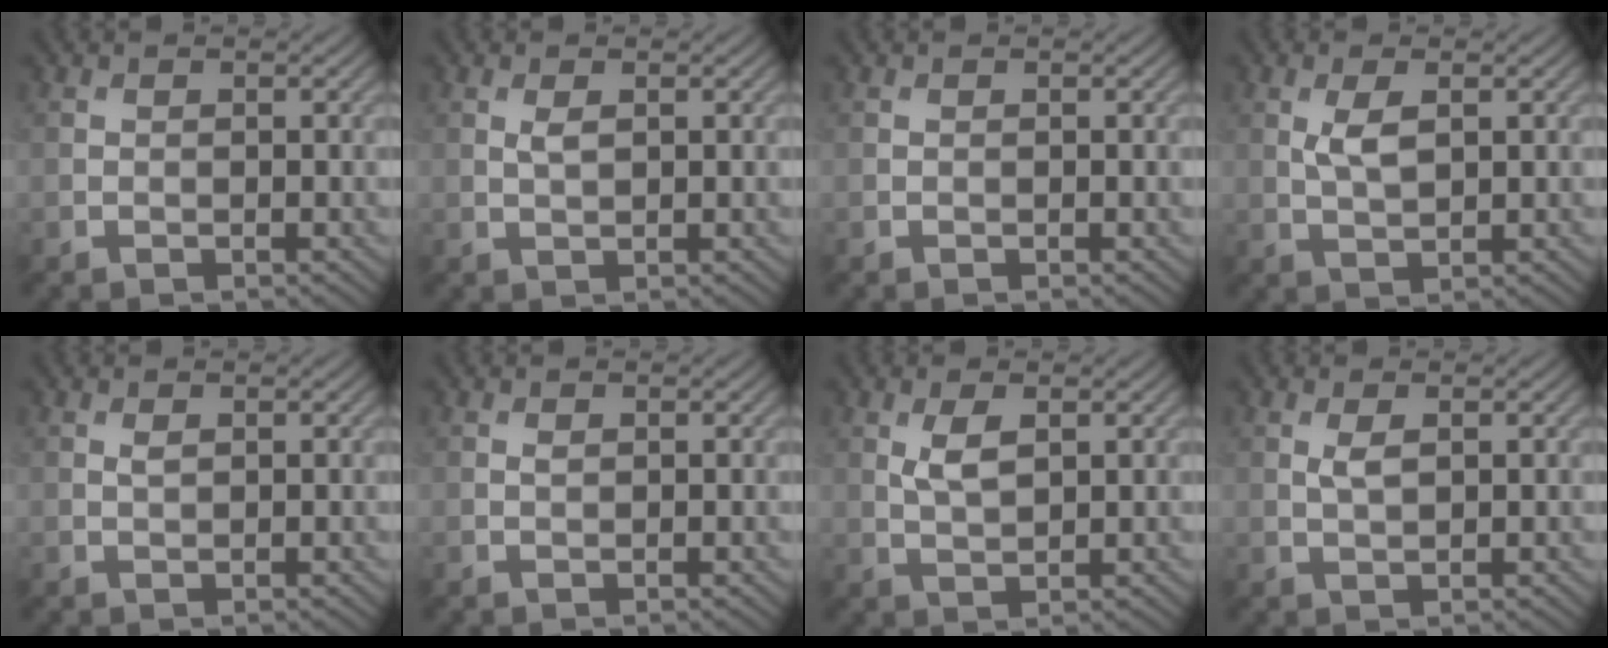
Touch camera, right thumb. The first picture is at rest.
{"total": 1.4, "force": [0.5, 0.5, 1.2], "torque": [-0.029, -0.001, 0.012]}
{"total": 0.0}
{"total": 3.2, "force": [0.9, 1.3, 2.8], "torque": [-0.064, -0.001, 0.022]}
{"total": 0.8, "force": [0.4, 0.3, 0.6], "torque": [-0.017, -0.001, 0.009]}
{"total": 0.5, "force": [0.3, 0.3, 0.4], "torque": [-0.009, 0.000, 0.005]}
{"total": 3.2, "force": [1.1, 1.4, 2.7], "torque": [-0.062, -0.001, 0.026]}
{"total": 1.9, "force": [0.7, 0.8, 1.6], "torque": [-0.039, -0.001, 0.015]}